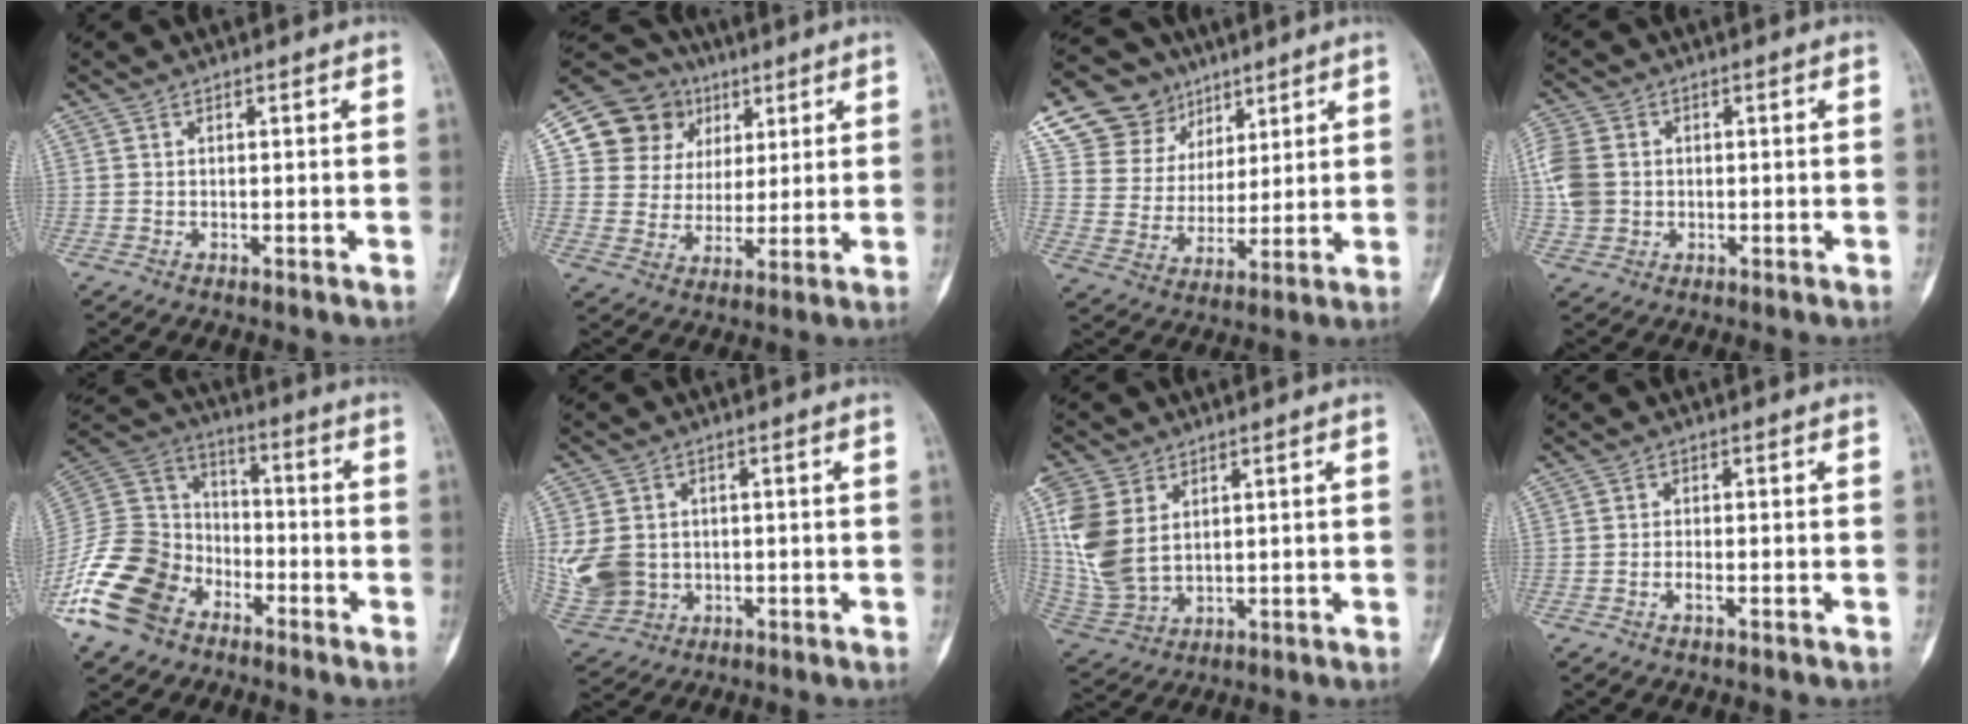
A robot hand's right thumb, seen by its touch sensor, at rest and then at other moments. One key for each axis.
{"total": 14.8, "fx": 5.7, "fy": 13.2, "fz": 3.7, "tx": -0.028, "ty": 0.010, "tz": 0.106}
{"total": 14.7, "fx": 8.7, "fy": 11.3, "fz": 3.8, "tx": -0.031, "ty": -0.023, "tz": 0.163}
{"total": 8.3, "fx": 0.6, "fy": 6.7, "fz": 4.9, "tx": -0.112, "ty": 0.006, "tz": 0.009}
{"total": 18.4, "fx": -10.0, "fy": 13.0, "fz": 8.4, "tx": -0.159, "ty": 0.072, "tz": -0.193}
{"total": 9.7, "fx": -0.1, "fy": 8.1, "fz": 5.5, "tx": -0.109, "ty": 0.002, "tz": 0.014}
{"total": 12.4, "fx": 3.4, "fy": 8.3, "fz": 8.5, "tx": -0.186, "ty": -0.012, "tz": 0.079}
{"total": 1.4, "fx": -0.8, "fy": 0.4, "fz": 1.0, "tx": -0.020, "ty": 0.003, "tz": -0.016}